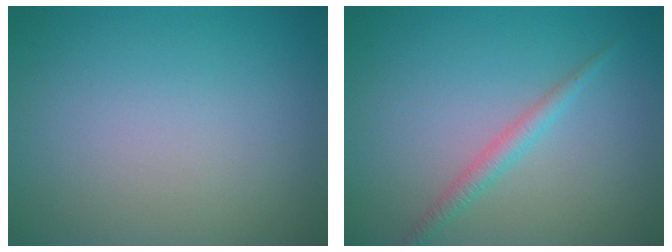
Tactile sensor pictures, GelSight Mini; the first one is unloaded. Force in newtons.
{"total": 1.7, "press": 1.7, "slide": 0.0}